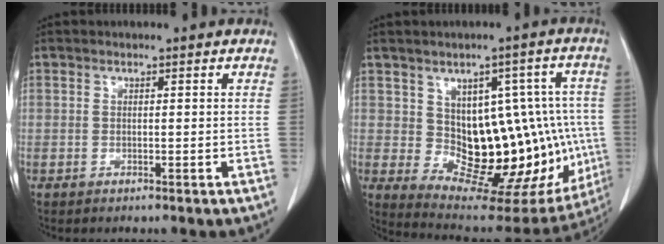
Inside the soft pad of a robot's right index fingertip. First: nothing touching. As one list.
[{"total": 18.3, "force": [-0.4, 9.8, 15.4], "torque": [-0.194, 0.026, 0.022]}]